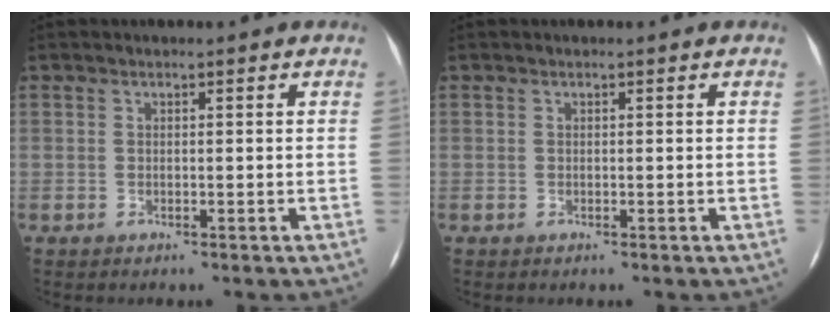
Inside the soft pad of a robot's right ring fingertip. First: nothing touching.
{"total": 0.0}